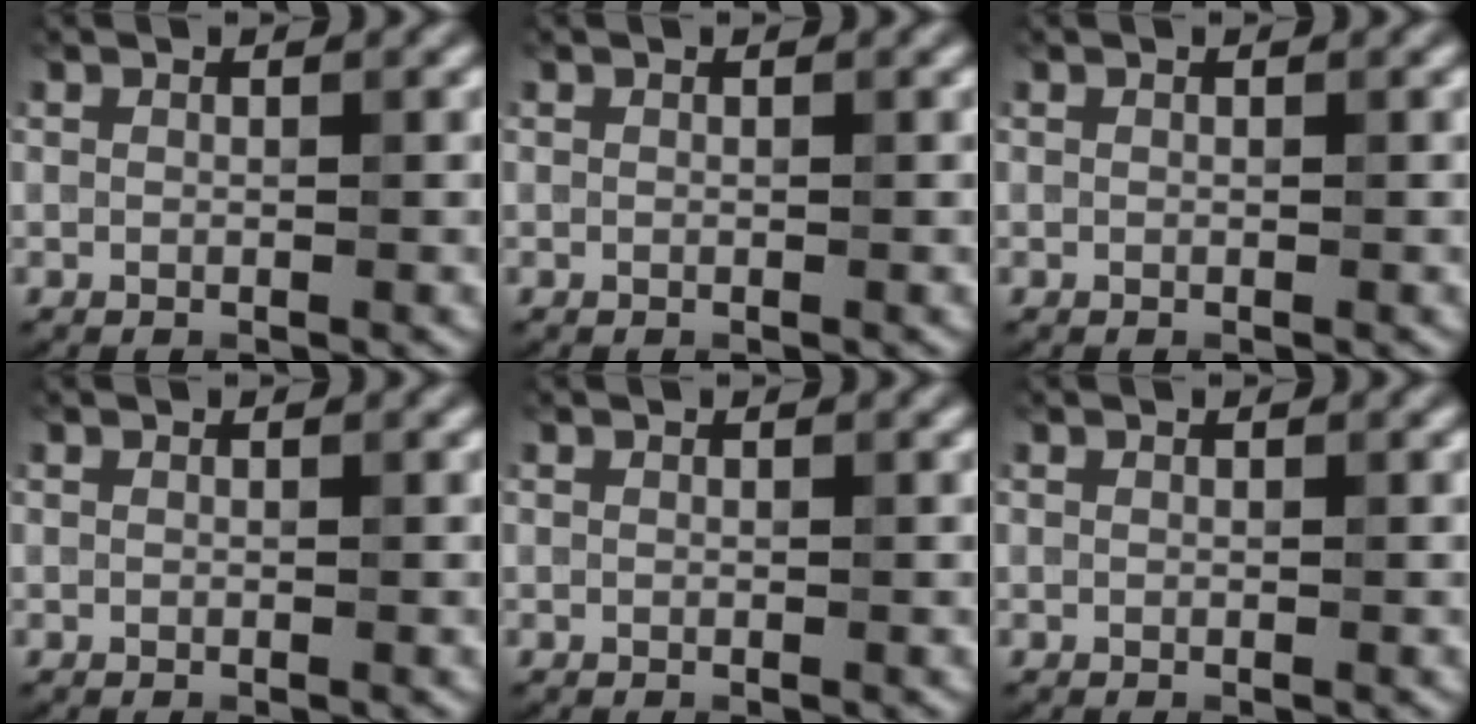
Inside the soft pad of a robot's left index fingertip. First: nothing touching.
{"total": 0.0}
{"total": 0.0}
{"total": 0.0}
{"total": 0.0}
{"total": 0.0}